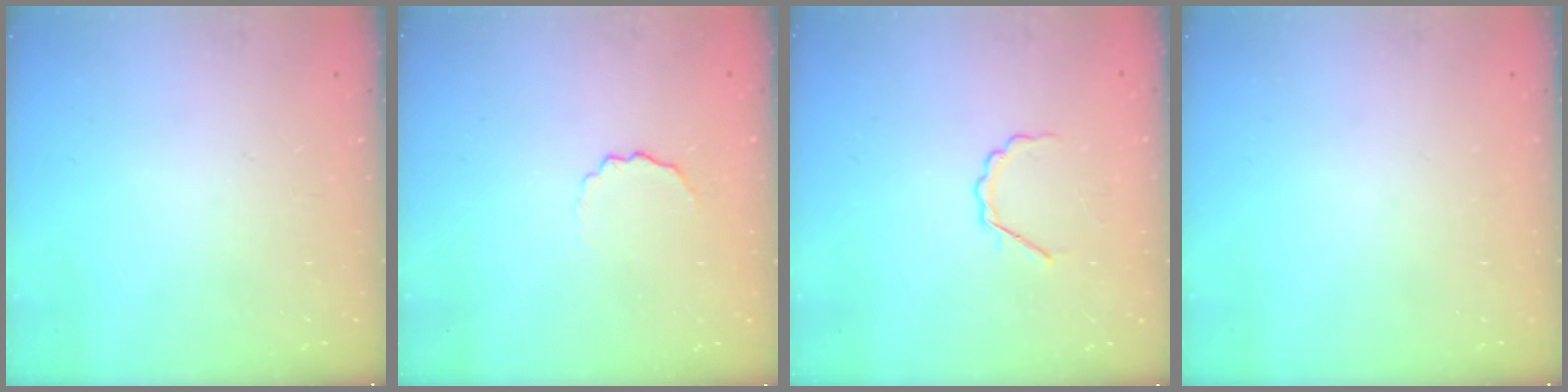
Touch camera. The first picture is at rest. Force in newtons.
{"total": 3.5, "press": 3.4, "slide": 0.7}
{"total": 3.3, "press": 3.3, "slide": 0.5}
{"total": 0.0}